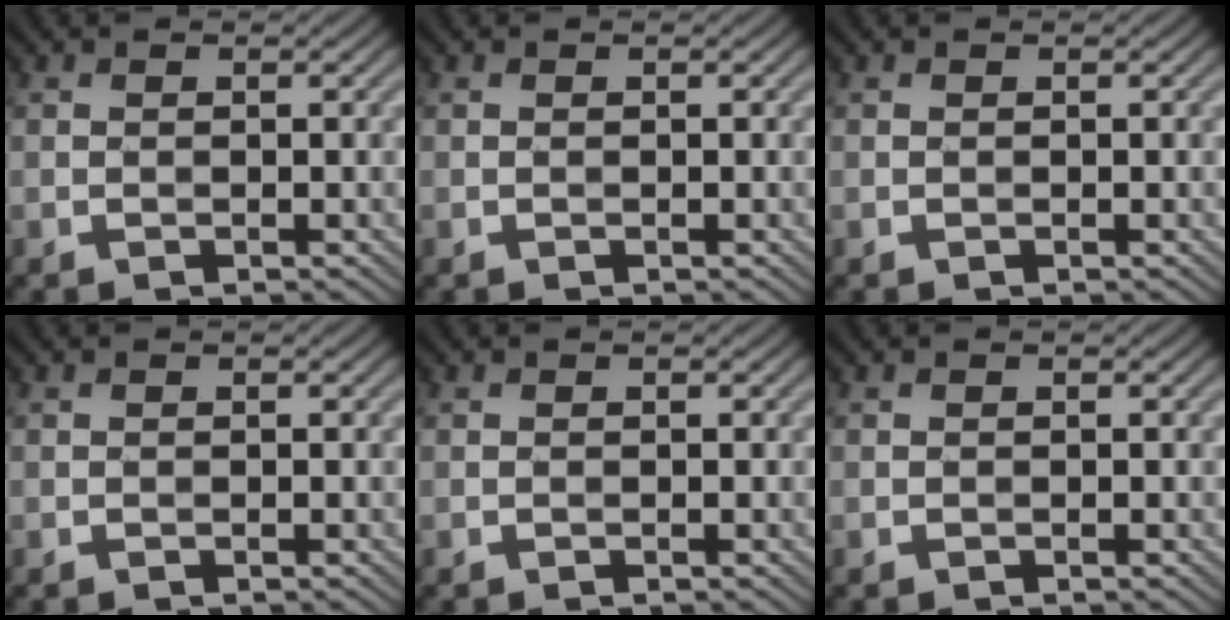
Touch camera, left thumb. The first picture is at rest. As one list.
[{"total": 0.0}, {"total": 0.0}, {"total": 0.0}, {"total": 0.0}, {"total": 0.0}]